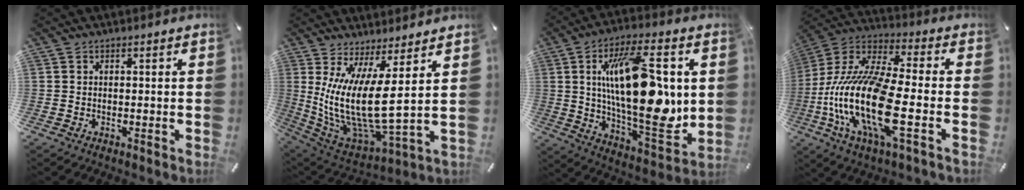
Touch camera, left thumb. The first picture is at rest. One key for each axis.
{"total": 16.0, "fx": 3.3, "fy": 5.0, "fz": 14.9, "tx": -0.336, "ty": -0.060, "tz": 0.059}
{"total": 26.2, "fx": 4.2, "fy": 10.5, "fz": 23.6, "tx": -0.412, "ty": -0.023, "tz": 0.066}
{"total": 22.3, "fx": -6.8, "fy": 7.9, "fz": 19.8, "tx": -0.441, "ty": -0.004, "tz": -0.121}